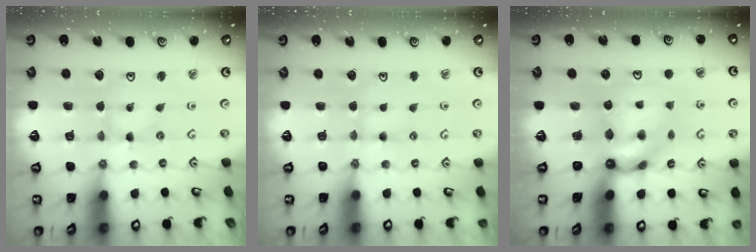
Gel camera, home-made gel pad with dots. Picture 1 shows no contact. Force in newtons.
{"total": 2.4, "press": 2.3, "slide": 0.4}
{"total": 8.3, "press": 8.3, "slide": 0.8}